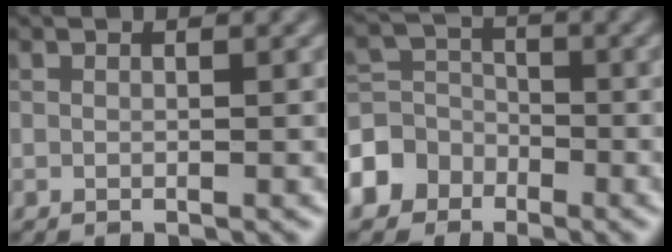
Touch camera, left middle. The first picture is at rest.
{"total": 5.7, "force": [-3.1, 4.6, 1.2], "torque": [-0.010, 0.002, -0.078]}